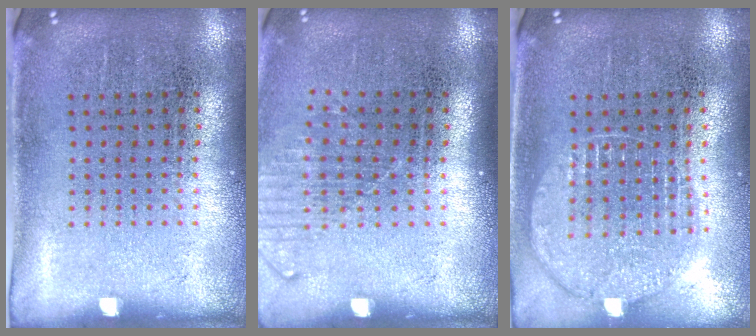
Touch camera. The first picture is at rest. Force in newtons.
{"total": 1.3, "press": 1.1, "slide": 0.8}
{"total": 1.1, "press": 1.1, "slide": 0.1}